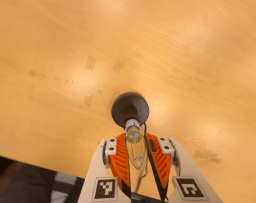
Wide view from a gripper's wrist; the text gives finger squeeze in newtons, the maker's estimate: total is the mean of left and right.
{"total": 12.6, "left": 12.6, "right": 12.5}